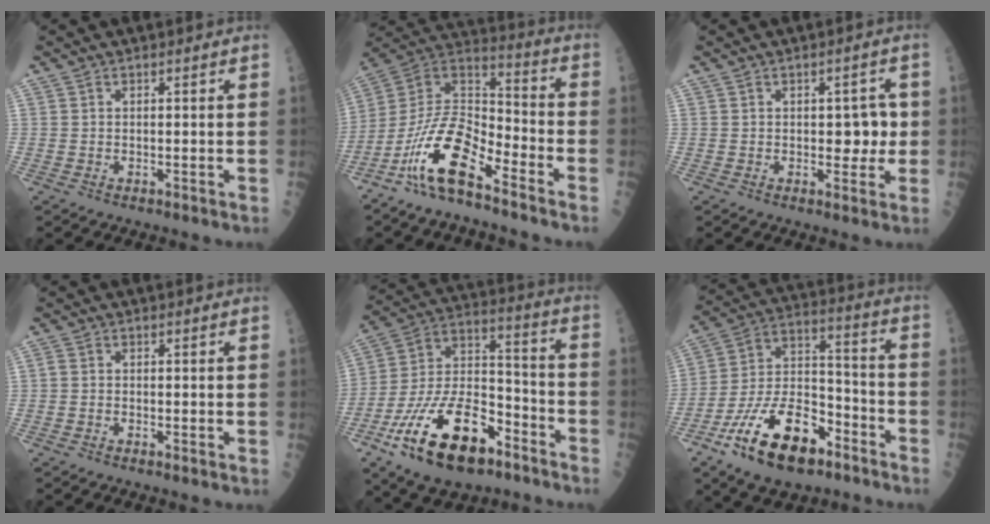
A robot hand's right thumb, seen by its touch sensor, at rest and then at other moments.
{"total": 16.3, "force": [-9.6, 5.7, 11.9], "torque": [-0.222, 0.074, -0.185]}
{"total": 4.6, "force": [0.1, 2.8, 3.6], "torque": [-0.015, 0.001, 0.000]}
{"total": 1.0, "force": [-0.5, 0.4, 0.8], "torque": [-0.016, 0.001, -0.017]}
{"total": 24.3, "force": [-12.6, 11.9, 17.0], "torque": [-0.342, 0.060, -0.221]}
{"total": 21.1, "force": [-11.6, 10.2, 14.3], "torque": [-0.256, 0.071, -0.205]}